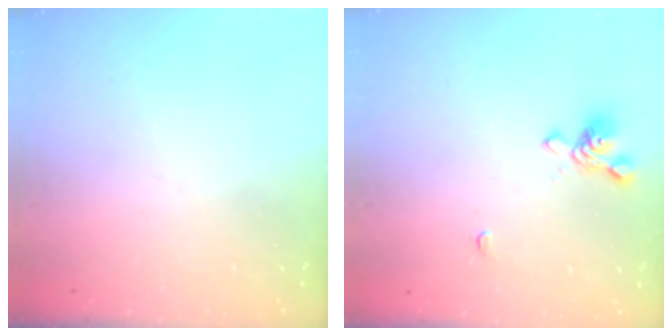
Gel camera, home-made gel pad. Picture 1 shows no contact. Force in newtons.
{"total": 1.5, "press": 1.1, "slide": 1.0}